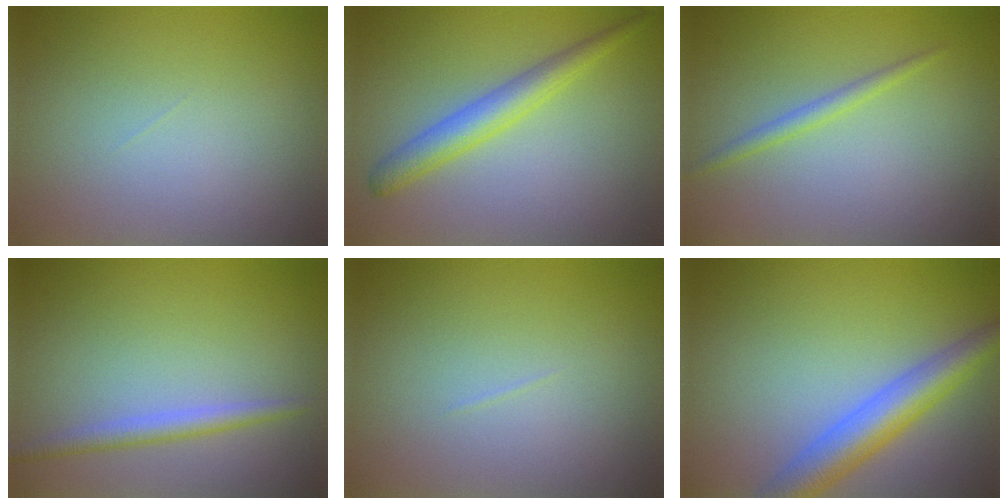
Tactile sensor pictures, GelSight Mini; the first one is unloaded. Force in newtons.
{"total": 3.1, "press": 3.1, "slide": 0.1}
{"total": 1.3, "press": 1.3, "slide": 0.1}
{"total": 2.0, "press": 2.0, "slide": 0.0}
{"total": 0.0}
{"total": 5.3, "press": 5.3, "slide": 0.2}